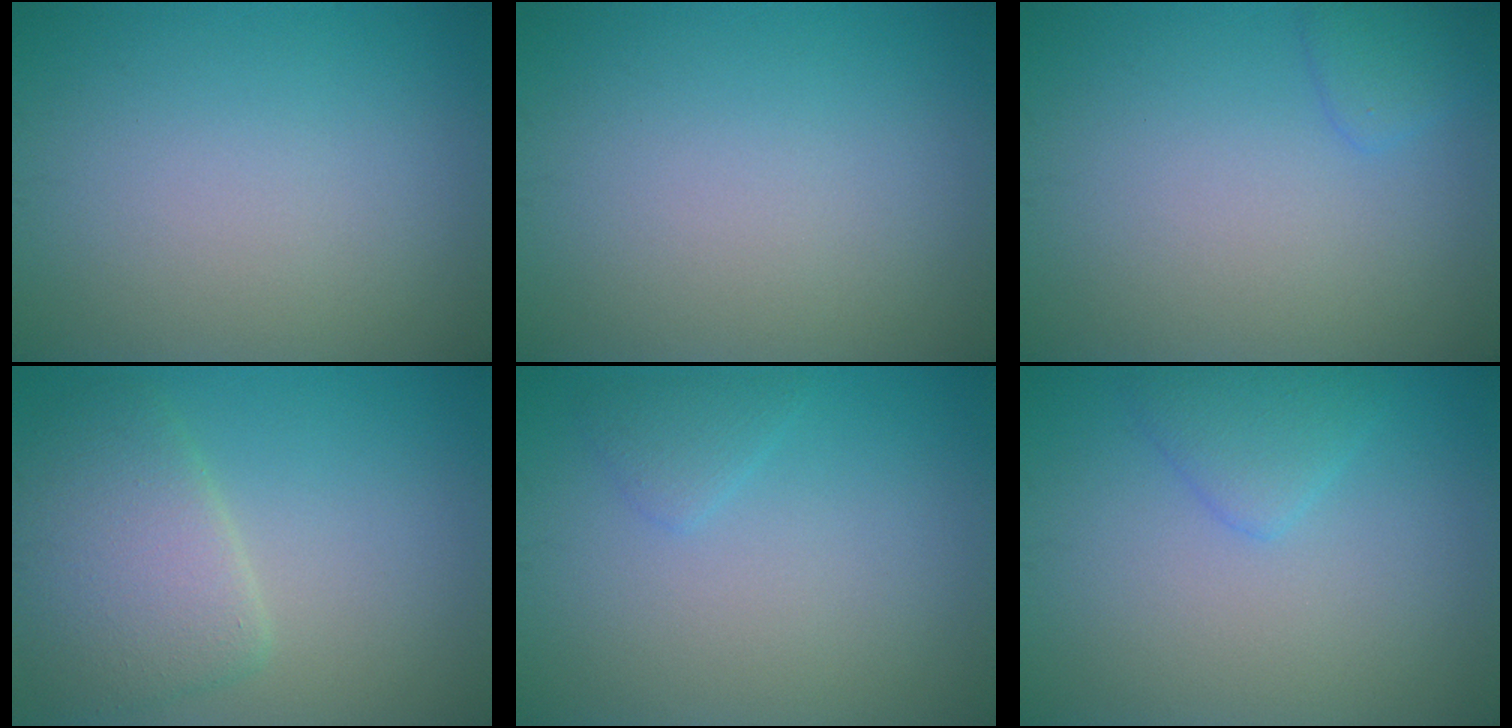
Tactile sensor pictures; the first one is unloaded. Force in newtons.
{"total": 0.0}
{"total": 1.5, "press": 1.4, "slide": 0.1}
{"total": 5.1, "press": 5.0, "slide": 0.5}
{"total": 1.3, "press": 1.3, "slide": 0.1}
{"total": 2.1, "press": 2.1, "slide": 0.2}